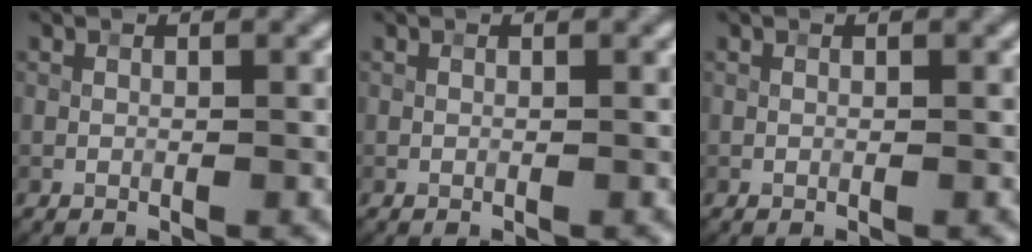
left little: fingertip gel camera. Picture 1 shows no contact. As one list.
[{"total": 0.0}, {"total": 0.0}]